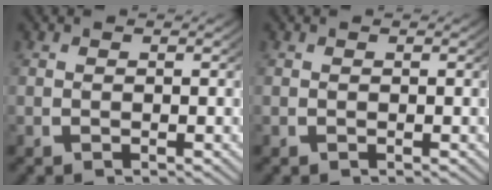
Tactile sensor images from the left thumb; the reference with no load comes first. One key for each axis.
{"total": 0.0}